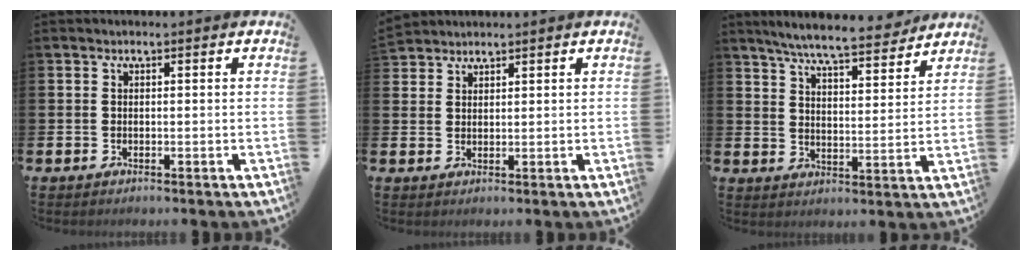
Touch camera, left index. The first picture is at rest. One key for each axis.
{"total": 2.4, "fx": 2.3, "fy": 0.4, "fz": -0.3, "tx": 0.002, "ty": -0.006, "tz": 0.045}
{"total": 7.4, "fx": 7.0, "fy": 0.4, "fz": 2.4, "tx": -0.053, "ty": -0.047, "tz": 0.119}